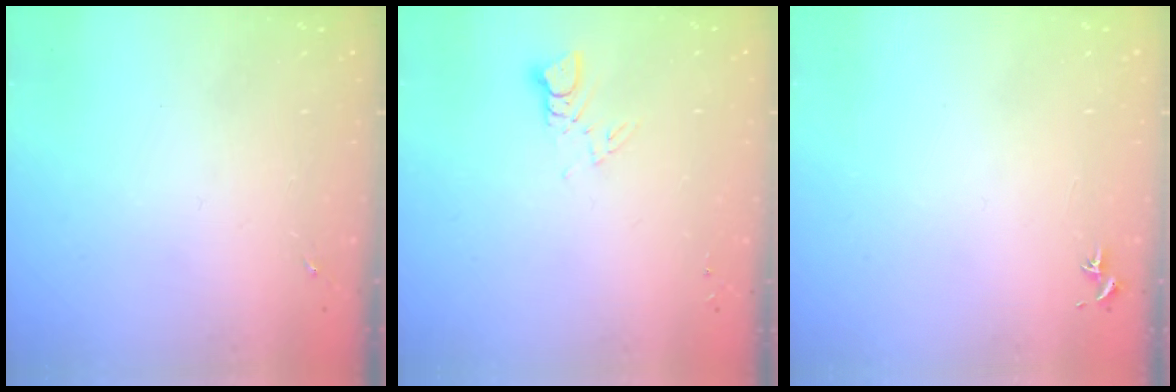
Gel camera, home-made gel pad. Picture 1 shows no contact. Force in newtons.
{"total": 3.2, "press": 3.2, "slide": 0.3}
{"total": 0.8, "press": 0.7, "slide": 0.3}